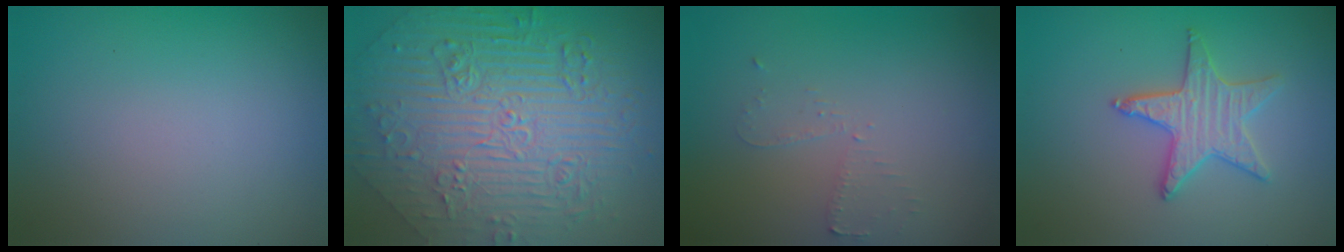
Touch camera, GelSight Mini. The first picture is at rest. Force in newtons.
{"total": 11.1, "press": 7.5, "slide": 8.1}
{"total": 1.6, "press": 1.5, "slide": 0.2}
{"total": 3.3, "press": 3.3, "slide": 0.1}